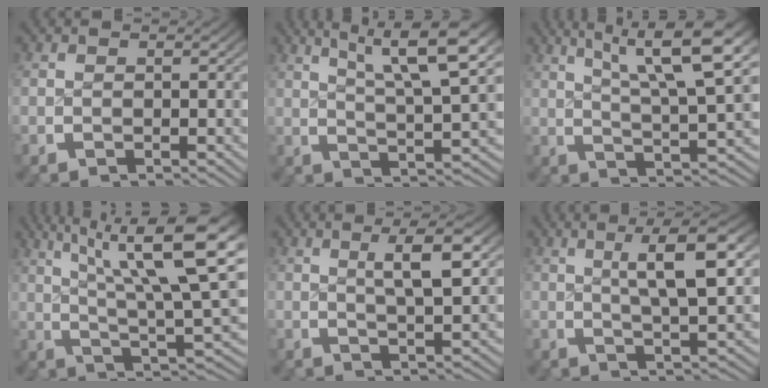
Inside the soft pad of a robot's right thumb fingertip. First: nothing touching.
{"total": 7.6, "force": [3.1, 3.0, 6.3], "torque": [-0.088, 0.000, 0.050]}
{"total": 8.9, "force": [3.2, 3.5, 7.5], "torque": [-0.103, -0.001, 0.053]}
{"total": 11.1, "force": [3.3, 4.4, 9.7], "torque": [-0.138, -0.006, 0.056]}
{"total": 4.4, "force": [1.4, 0.9, 4.1], "torque": [-0.061, 0.007, 0.024]}
{"total": 6.9, "force": [1.9, 2.1, 6.3], "torque": [-0.095, 0.009, 0.030]}